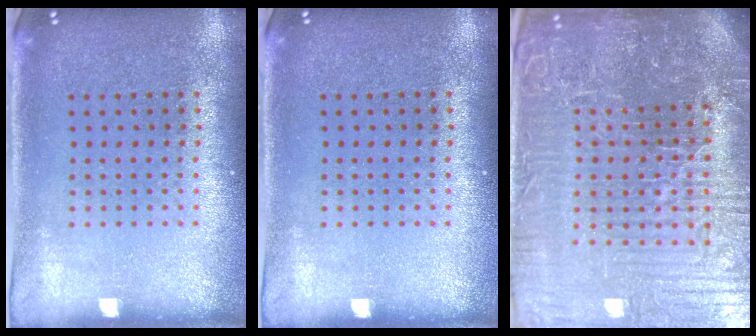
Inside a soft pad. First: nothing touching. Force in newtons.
{"total": 0.0}
{"total": 7.3, "press": 6.4, "slide": 3.3}